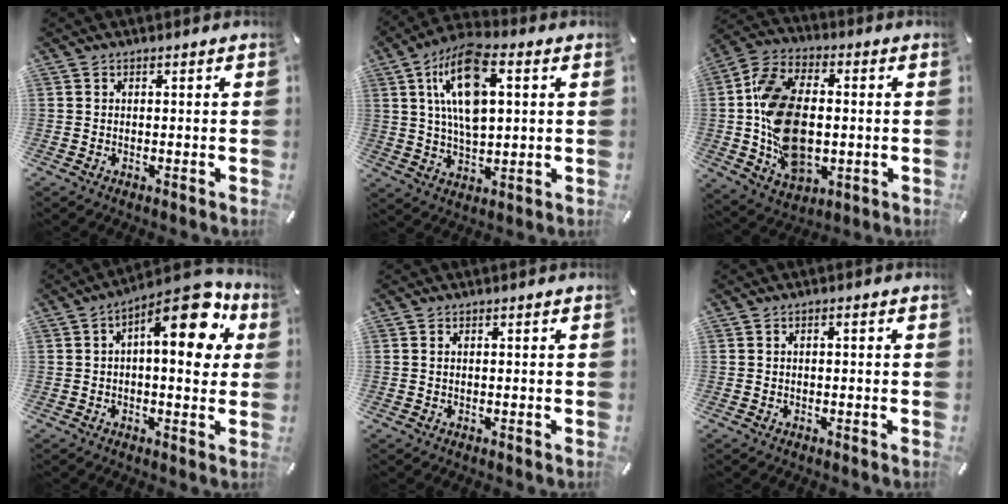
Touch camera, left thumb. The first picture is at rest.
{"total": 15.0, "force": [4.4, 7.5, 12.2], "torque": [-0.242, 0.003, 0.075]}
{"total": 10.6, "force": [-2.0, 8.1, 6.6], "torque": [-0.146, 0.023, -0.031]}
{"total": 15.6, "force": [6.0, 6.6, 12.8], "torque": [-0.162, -0.035, 0.091]}
{"total": 0.5, "force": [0.1, 0.1, 0.5], "torque": [-0.010, 0.000, 0.001]}
{"total": 0.8, "force": [-0.1, 0.3, 0.8], "torque": [-0.014, 0.002, -0.003]}